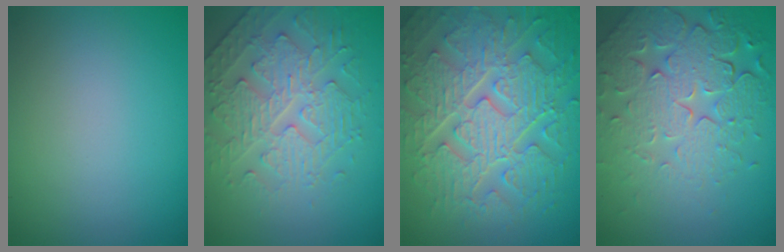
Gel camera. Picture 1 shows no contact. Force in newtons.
{"total": 4.4, "press": 3.9, "slide": 2.1}
{"total": 9.2, "press": 6.8, "slide": 6.2}
{"total": 8.0, "press": 5.7, "slide": 5.7}